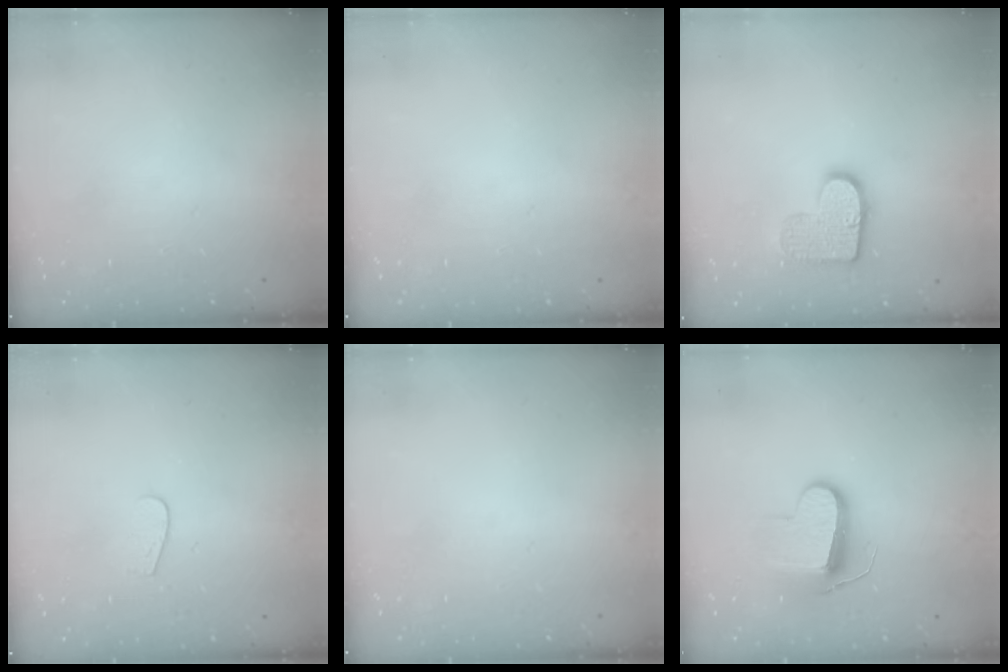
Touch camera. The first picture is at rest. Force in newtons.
{"total": 0.0}
{"total": 12.5, "press": 12.5, "slide": 0.7}
{"total": 3.1, "press": 3.1, "slide": 0.2}
{"total": 0.0}
{"total": 9.4, "press": 9.4, "slide": 0.2}